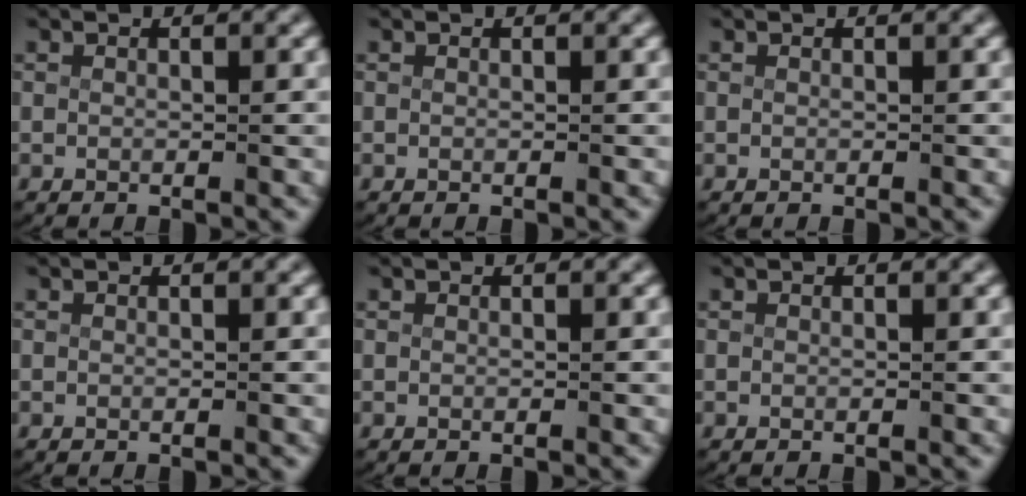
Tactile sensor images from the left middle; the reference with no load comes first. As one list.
[{"total": 0.0}, {"total": 0.0}, {"total": 0.0}, {"total": 0.0}, {"total": 0.0}]